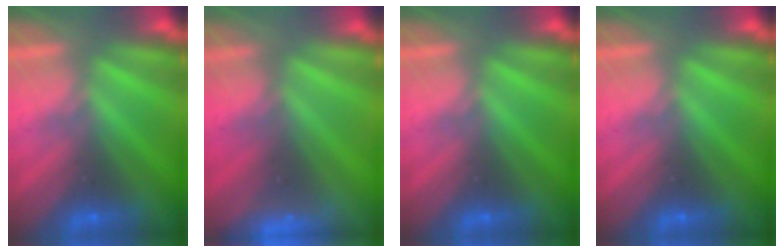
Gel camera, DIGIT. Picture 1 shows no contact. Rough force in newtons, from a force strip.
{"total": 3.3}
{"total": 0.0}
{"total": 0.0}